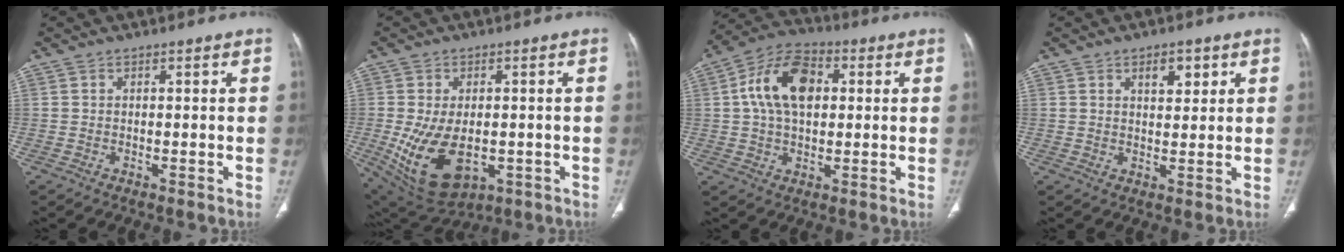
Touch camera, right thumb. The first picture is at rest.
{"total": 14.4, "force": [-2.9, 8.6, 11.2], "torque": [-0.199, -0.006, -0.020]}
{"total": 13.4, "force": [2.5, 8.3, 10.2], "torque": [-0.173, 0.020, 0.035]}
{"total": 4.4, "force": [2.2, 2.3, 3.1], "torque": [-0.027, -0.010, 0.034]}